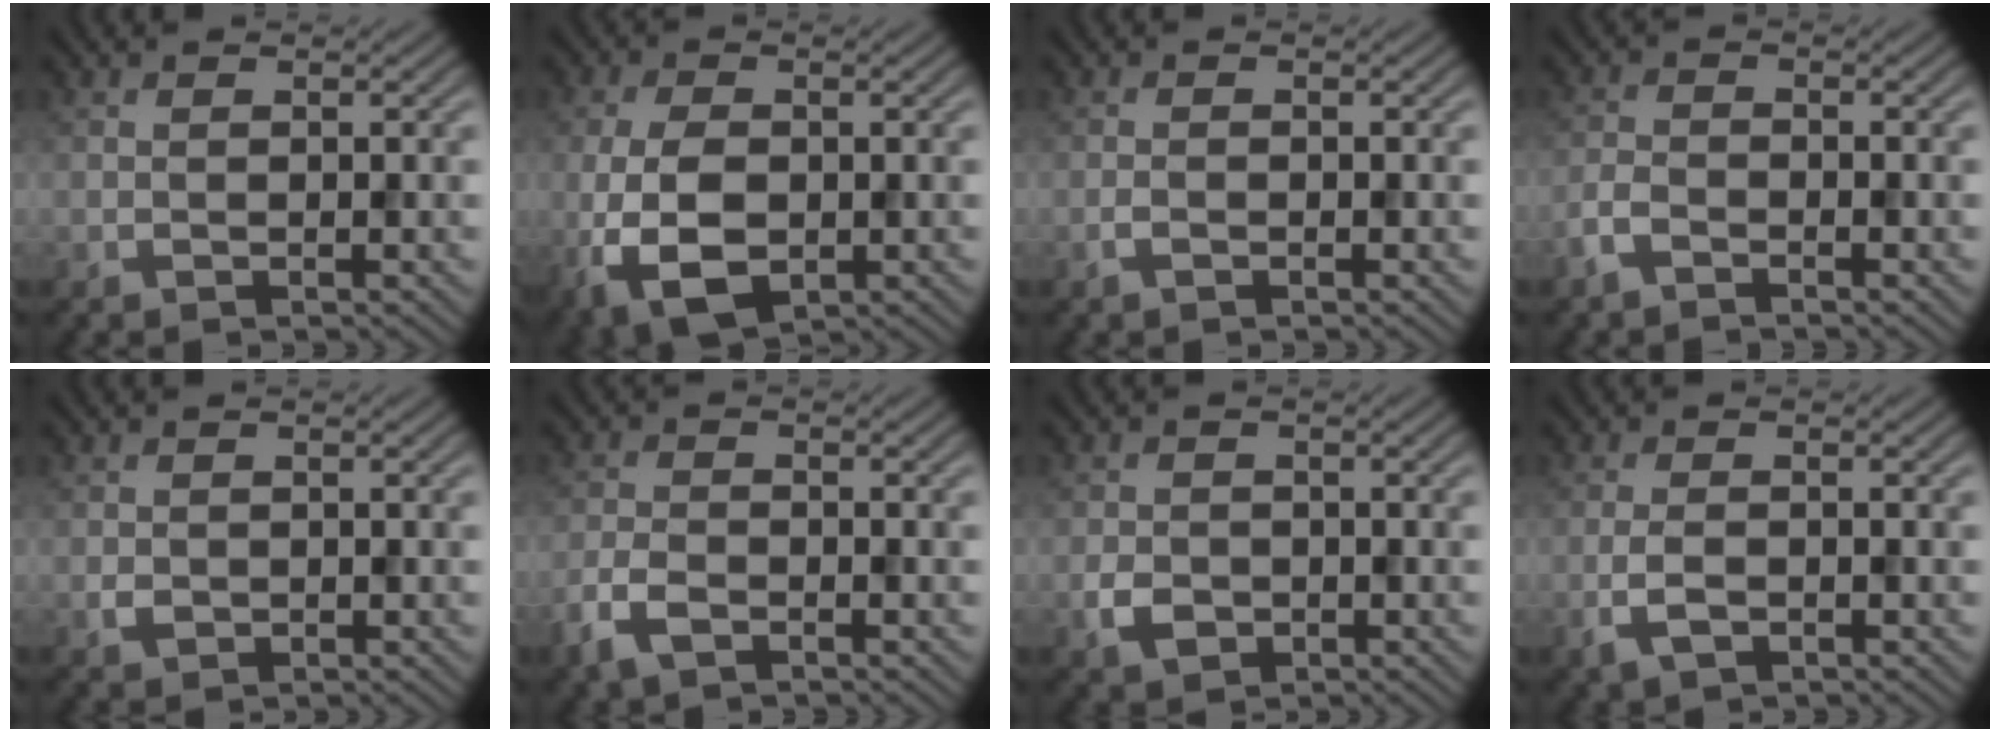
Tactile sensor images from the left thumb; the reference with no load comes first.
{"total": 8.1, "force": [-2.1, 4.8, 6.2], "torque": [-0.151, -0.014, -0.044]}
{"total": 1.0, "force": [-0.6, 0.4, 0.7], "torque": [-0.015, 0.001, -0.012]}
{"total": 2.4, "force": [-1.9, 0.8, 1.3], "torque": [-0.033, -0.001, -0.048]}
{"total": 1.2, "force": [-0.2, 1.1, 0.6], "torque": [-0.013, -0.006, -0.003]}
{"total": 3.8, "force": [-2.3, 1.8, 2.4], "torque": [-0.056, -0.006, -0.055]}
{"total": 2.8, "force": [-1.1, 2.2, 1.4], "torque": [-0.031, -0.007, -0.023]}
{"total": 2.8, "force": [-1.2, 1.2, 2.2], "torque": [-0.053, -0.006, -0.026]}